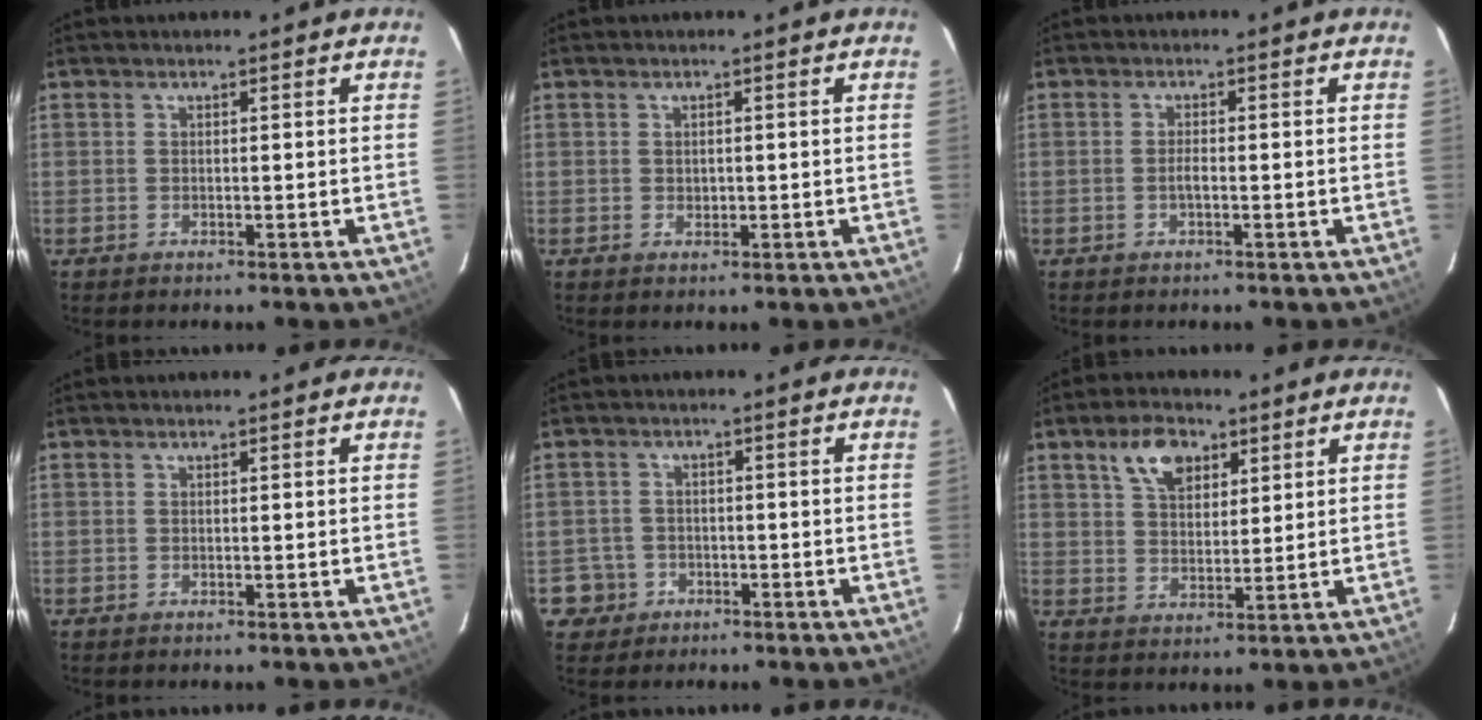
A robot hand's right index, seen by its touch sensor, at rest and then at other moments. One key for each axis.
{"total": 1.1, "fx": 0.0, "fy": 1.0, "fz": 0.4, "tx": -0.003, "ty": 0.001, "tz": 0.002}
{"total": 1.4, "fx": -0.5, "fy": 0.4, "fz": 1.2, "tx": -0.023, "ty": 0.000, "tz": -0.011}
{"total": 0.0}
{"total": 4.9, "fx": -1.9, "fy": 4.5, "fz": 0.0, "tx": -0.011, "ty": 0.024, "tz": -0.031}
{"total": 8.0, "fx": 4.3, "fy": 4.6, "fz": 5.0, "tx": -0.088, "ty": 0.016, "tz": 0.078}